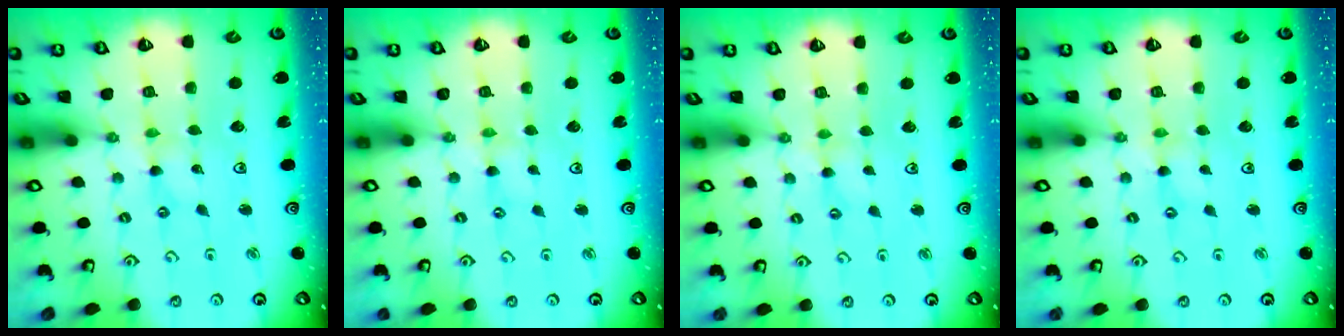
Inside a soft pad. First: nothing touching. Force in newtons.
{"total": 0.8, "press": 0.8, "slide": 0.2}
{"total": 2.6, "press": 2.6, "slide": 0.4}
{"total": 1.0, "press": 1.0, "slide": 0.2}